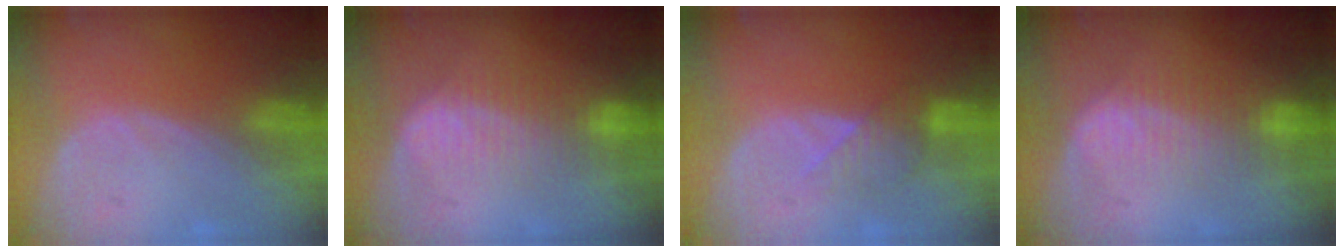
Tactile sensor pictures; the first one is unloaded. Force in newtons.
{"total": 7.1, "press": 6.5, "slide": 2.9}
{"total": 4.1, "press": 3.8, "slide": 1.4}
{"total": 7.1, "press": 6.5, "slide": 2.9}